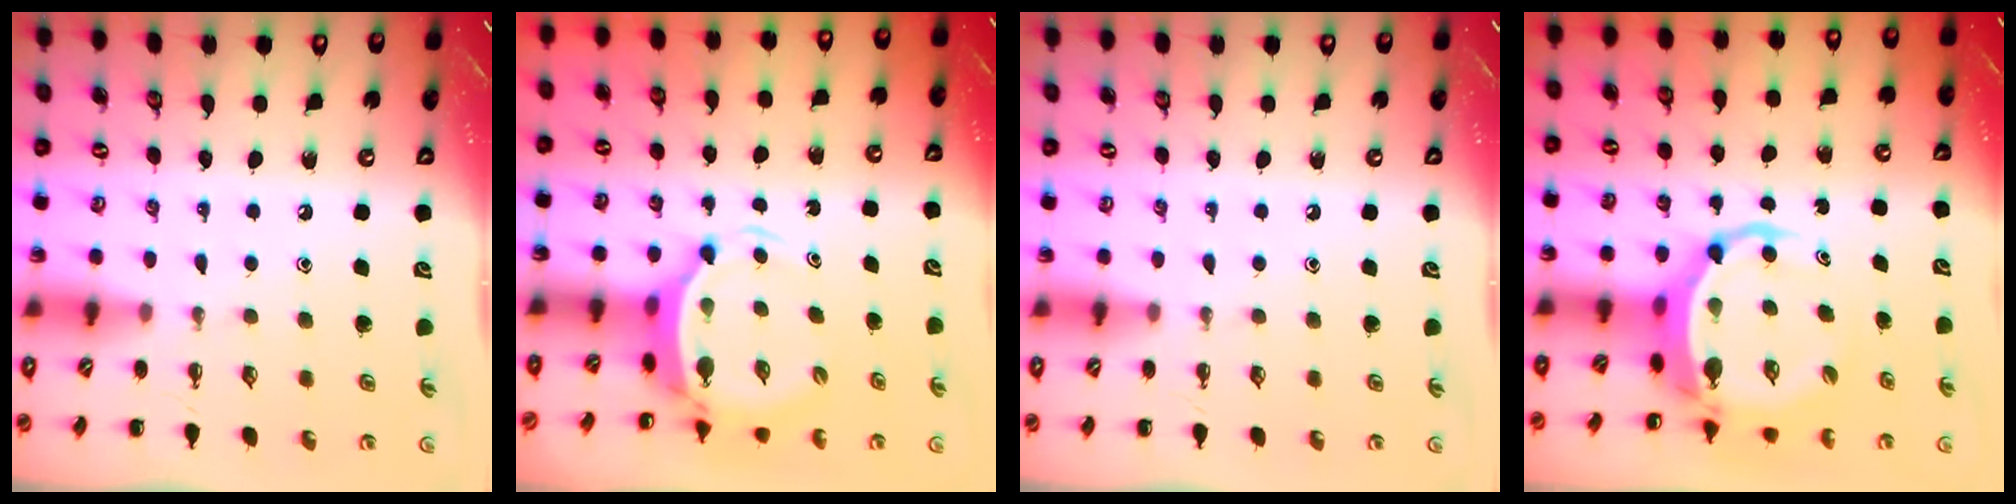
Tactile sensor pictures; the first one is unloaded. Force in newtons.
{"total": 5.1, "press": 5.0, "slide": 1.0}
{"total": 0.0}
{"total": 8.0, "press": 7.7, "slide": 2.2}